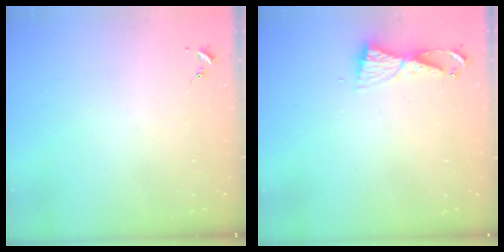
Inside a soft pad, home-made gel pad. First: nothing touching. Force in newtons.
{"total": 5.4, "press": 5.4, "slide": 0.5}